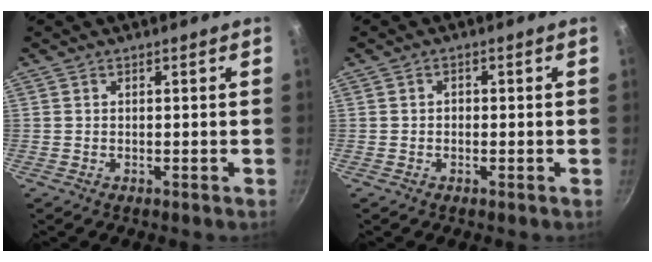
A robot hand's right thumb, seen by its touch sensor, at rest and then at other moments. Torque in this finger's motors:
{"motor_torque": [-0.46, 0.23, -0.23, -0.07, 0.02]}